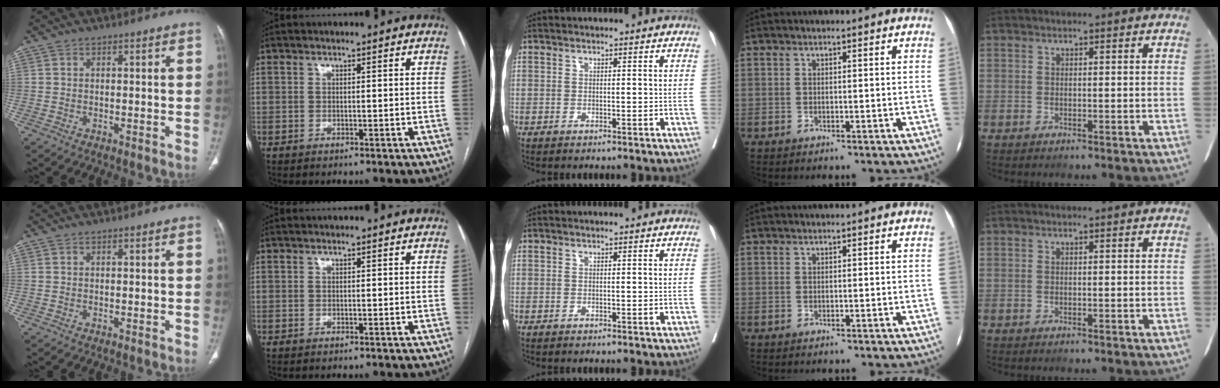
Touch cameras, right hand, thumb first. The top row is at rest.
{}